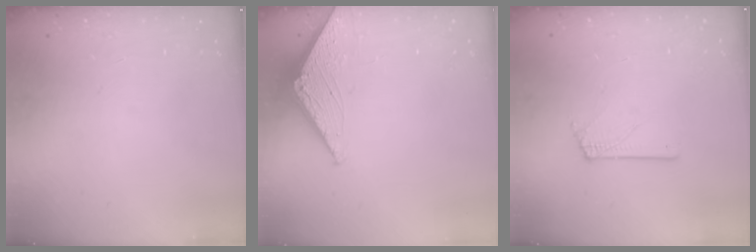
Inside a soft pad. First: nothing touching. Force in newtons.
{"total": 3.2, "press": 3.2, "slide": 0.3}
{"total": 1.1, "press": 1.1, "slide": 0.2}